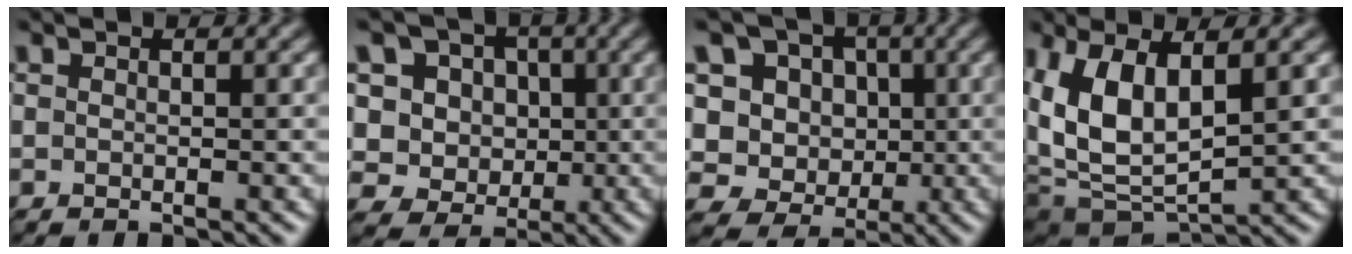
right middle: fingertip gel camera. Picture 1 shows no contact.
{"total": 8.9, "force": [3.0, 7.6, 3.7], "torque": [-0.076, 0.010, 0.037]}
{"total": 11.3, "force": [3.5, 9.7, 4.5], "torque": [-0.105, 0.027, 0.049]}
{"total": 7.3, "force": [1.7, 3.7, 6.1], "torque": [-0.132, -0.007, 0.033]}